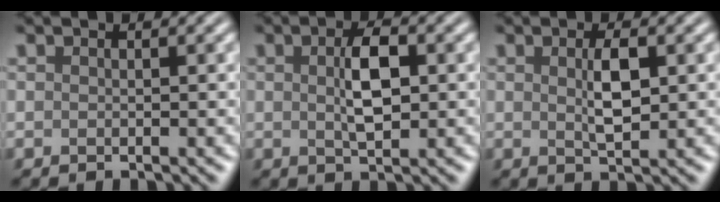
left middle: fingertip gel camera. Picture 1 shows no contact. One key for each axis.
{"total": 3.7, "fx": 0.4, "fy": 1.5, "fz": 3.3, "tx": -0.069, "ty": 0.002, "tz": 0.007}
{"total": 2.8, "fx": 0.5, "fy": 0.9, "fz": 2.6, "tx": -0.054, "ty": -0.001, "tz": 0.011}